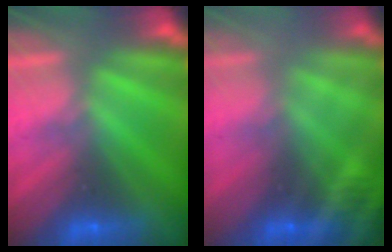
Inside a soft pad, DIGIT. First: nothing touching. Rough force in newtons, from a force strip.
{"total": 2.8}